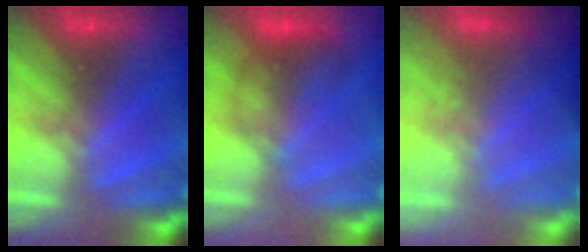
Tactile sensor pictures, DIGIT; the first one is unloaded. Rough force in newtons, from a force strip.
{"total": 2.0}
{"total": 6.9}